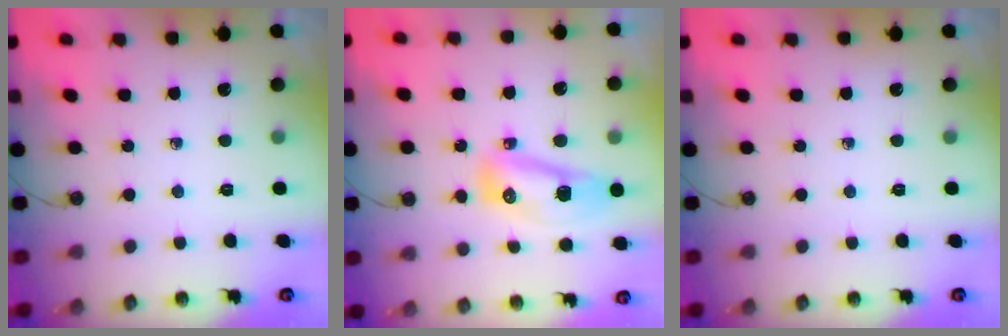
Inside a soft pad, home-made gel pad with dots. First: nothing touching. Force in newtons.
{"total": 12.3, "press": 11.8, "slide": 3.7}
{"total": 0.0}